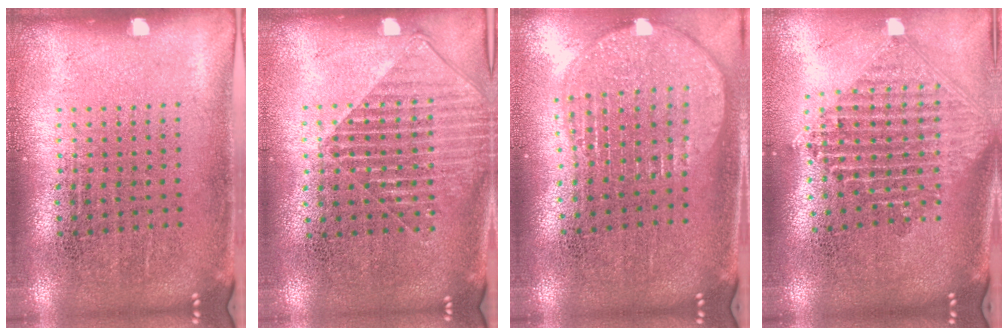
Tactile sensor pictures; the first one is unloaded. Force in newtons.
{"total": 1.5, "press": 1.3, "slide": 0.8}
{"total": 1.9, "press": 1.6, "slide": 1.0}
{"total": 2.4, "press": 1.9, "slide": 1.5}